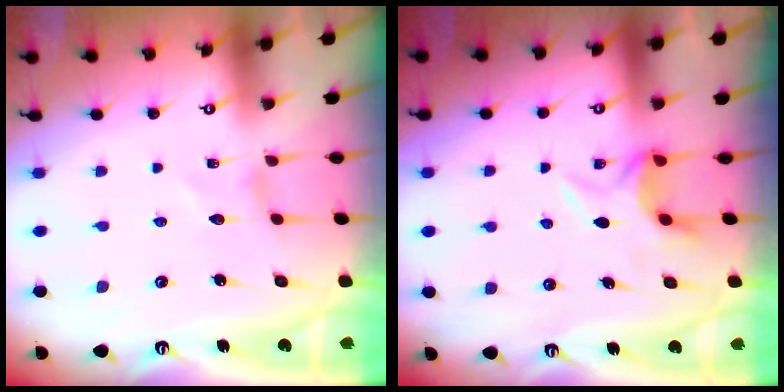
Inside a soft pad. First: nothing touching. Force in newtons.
{"total": 6.1, "press": 5.9, "slide": 1.3}